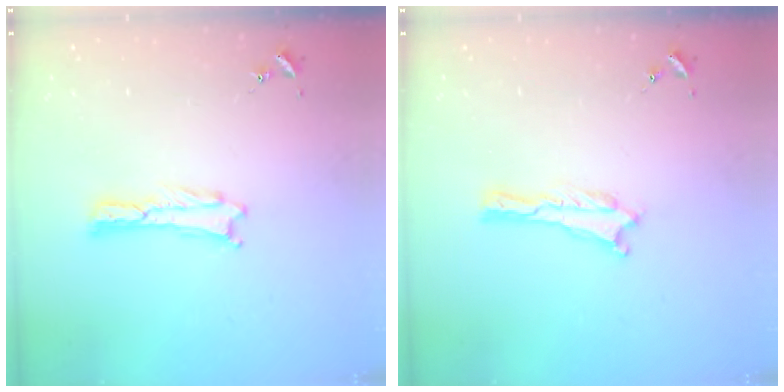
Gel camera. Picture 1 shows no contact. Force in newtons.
{"total": 0.0}